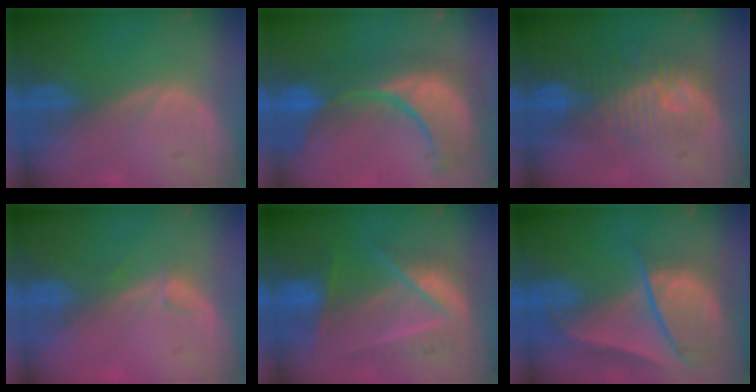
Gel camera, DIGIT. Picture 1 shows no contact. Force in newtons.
{"total": 12.6, "press": 11.2, "slide": 5.7}
{"total": 9.7, "press": 8.9, "slide": 3.9}
{"total": 1.3, "press": 1.1, "slide": 0.5}
{"total": 7.8, "press": 7.6, "slide": 1.8}
{"total": 9.4, "press": 8.1, "slide": 4.8}